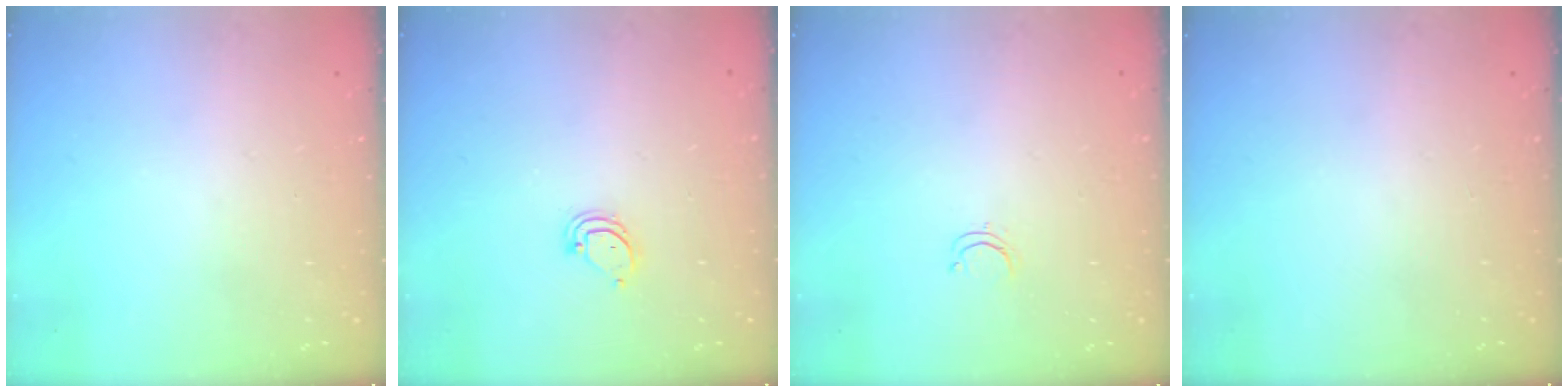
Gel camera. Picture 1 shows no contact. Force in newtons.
{"total": 3.4, "press": 3.4, "slide": 0.4}
{"total": 2.4, "press": 2.4, "slide": 0.2}
{"total": 0.0}